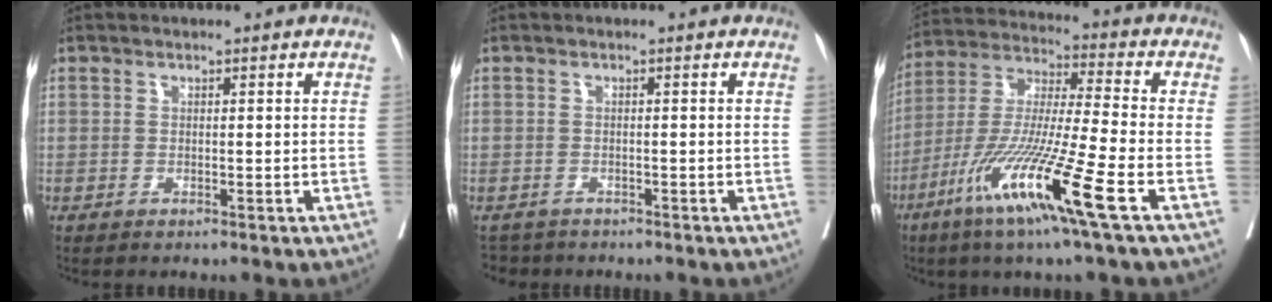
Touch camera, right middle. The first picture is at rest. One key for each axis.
{"total": 2.7, "fx": -2.4, "fy": 1.3, "fz": -0.3, "tx": 0.003, "ty": -0.002, "tz": -0.042}
{"total": 16.7, "fx": -7.9, "fy": -0.9, "fz": 14.7, "tx": -0.307, "ty": -0.039, "tz": -0.153}